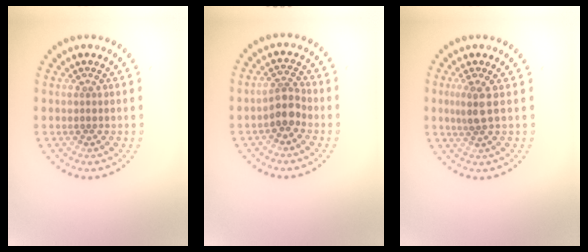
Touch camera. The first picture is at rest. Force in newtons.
{"total": 2.3, "press": 2.0, "slide": 1.2}
{"total": 1.9, "press": 1.6, "slide": 1.1}